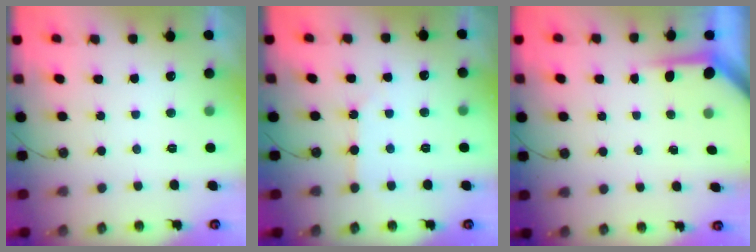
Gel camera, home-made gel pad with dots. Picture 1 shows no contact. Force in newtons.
{"total": 3.1, "press": 3.1, "slide": 0.5}
{"total": 3.9, "press": 3.9, "slide": 0.4}